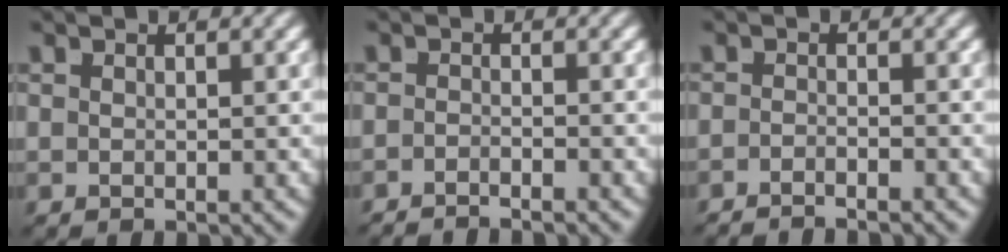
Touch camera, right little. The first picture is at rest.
{"total": 2.6, "force": [-2.6, -0.3, -0.1], "torque": [0.005, -0.012, -0.041]}
{"total": 2.7, "force": [-2.7, -0.3, 0.2], "torque": [0.001, -0.010, -0.043]}